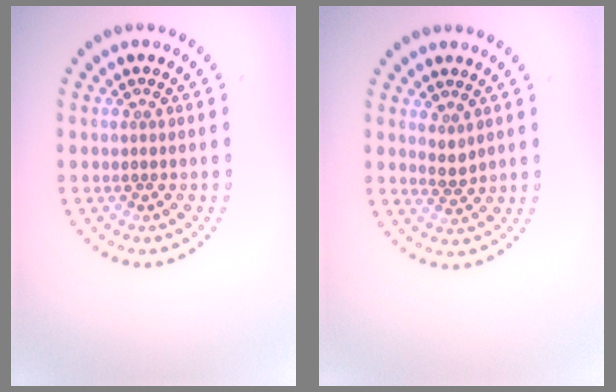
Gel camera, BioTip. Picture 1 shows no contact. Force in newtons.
{"total": 1.1, "press": 0.9, "slide": 0.7}